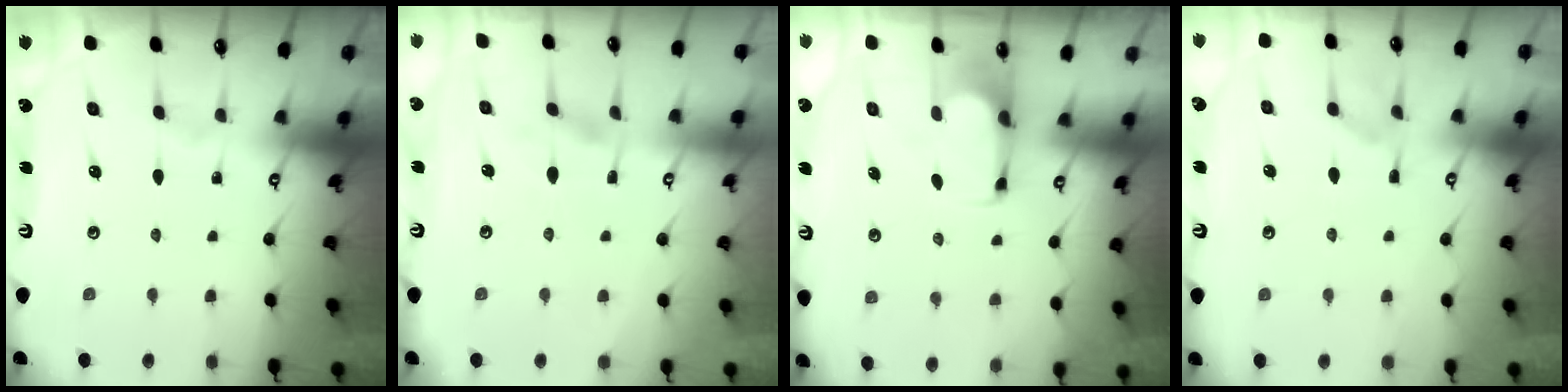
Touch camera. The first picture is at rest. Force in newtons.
{"total": 2.1, "press": 1.9, "slide": 0.9}
{"total": 2.7, "press": 2.6, "slide": 0.9}
{"total": 1.6, "press": 0.8, "slide": 1.4}